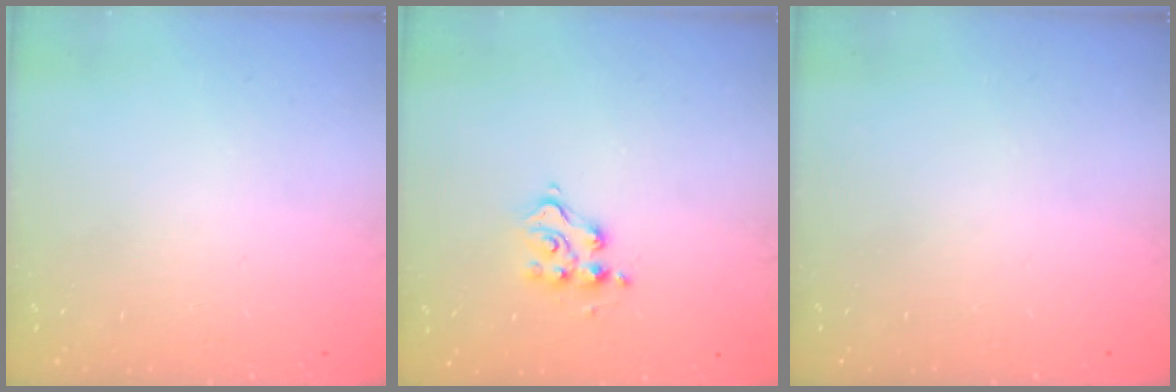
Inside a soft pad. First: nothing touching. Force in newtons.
{"total": 6.5, "press": 6.5, "slide": 0.1}
{"total": 0.0}